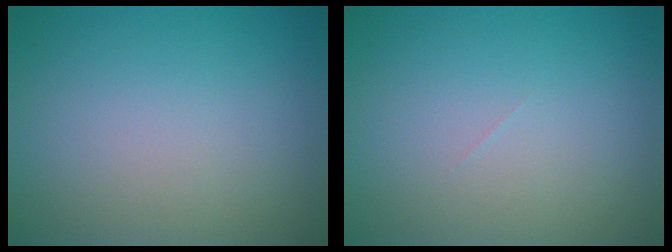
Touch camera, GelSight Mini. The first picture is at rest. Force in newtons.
{"total": 0.0}